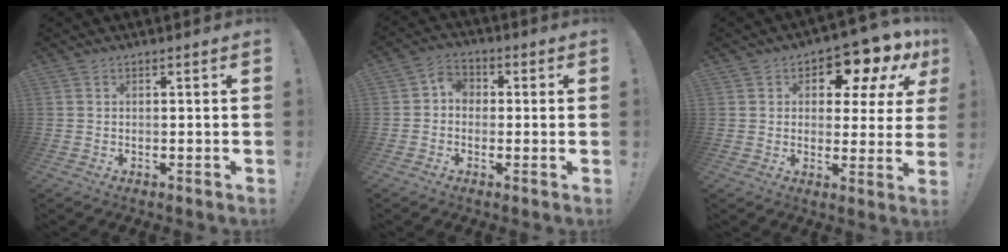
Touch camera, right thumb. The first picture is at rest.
{"total": 4.8, "force": [-1.1, 4.0, 2.4], "torque": [-0.052, 0.023, -0.014]}
{"total": 10.1, "force": [7.3, 4.8, 5.1], "torque": [-0.069, -0.066, 0.125]}